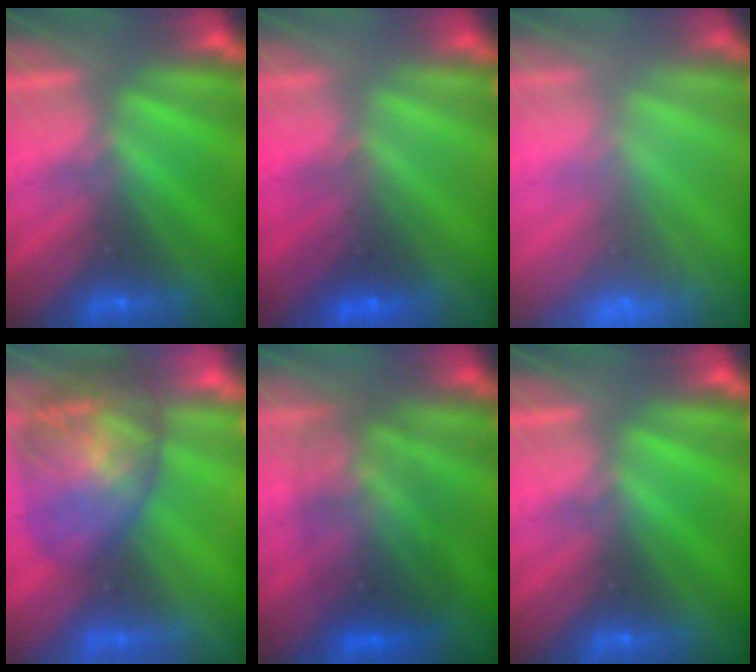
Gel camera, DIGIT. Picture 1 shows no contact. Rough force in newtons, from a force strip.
{"total": 1.8}
{"total": 6.1}
{"total": 5.9}
{"total": 3.7}
{"total": 0.0}